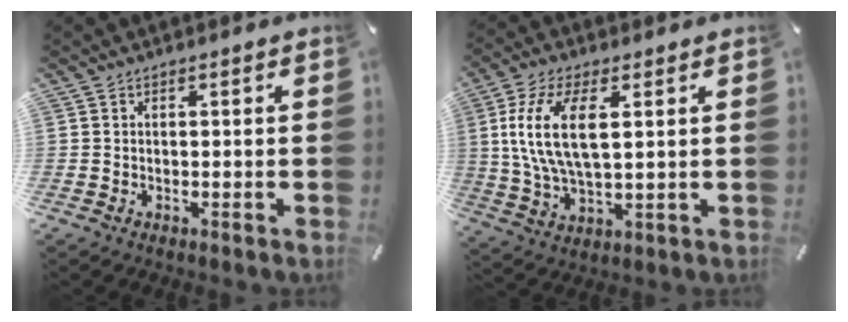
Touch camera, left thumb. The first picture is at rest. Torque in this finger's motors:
{"motor_torque": [1.41, 1.82, 2.24, -0.53, 0.26]}